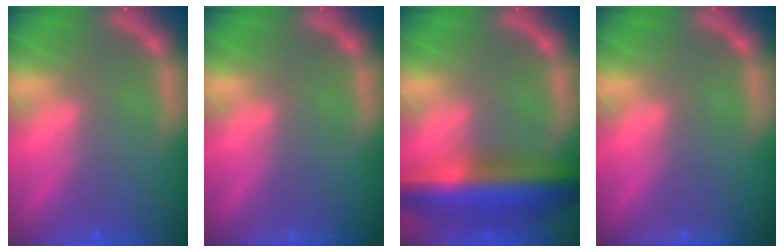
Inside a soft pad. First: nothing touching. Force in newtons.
{"total": 0.9}
{"total": 9.0}
{"total": 1.4}